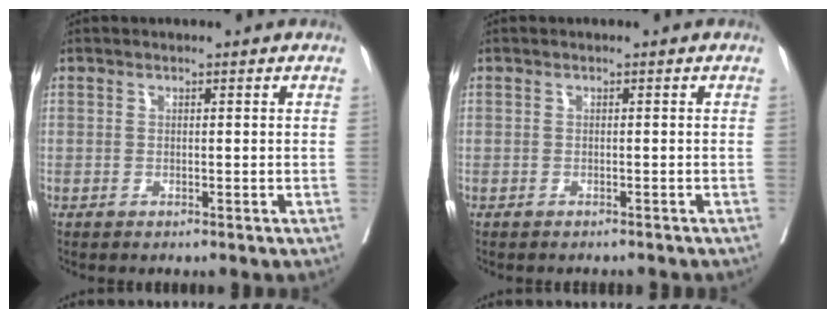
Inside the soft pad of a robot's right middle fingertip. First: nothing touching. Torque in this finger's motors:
{"motor_torque": [0.16, -0.19, -0.03, -0.01]}